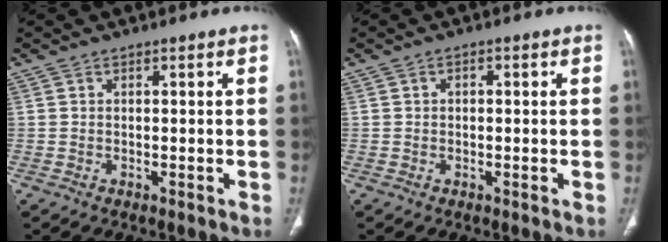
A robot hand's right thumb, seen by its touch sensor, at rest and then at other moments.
{"total": 1.0, "force": [0.1, 0.7, 0.7], "torque": [-0.006, 0.003, -0.001]}